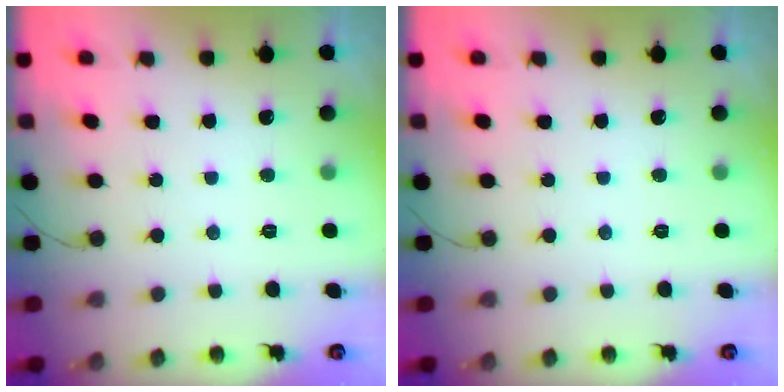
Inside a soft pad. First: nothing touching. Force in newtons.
{"total": 0.0}